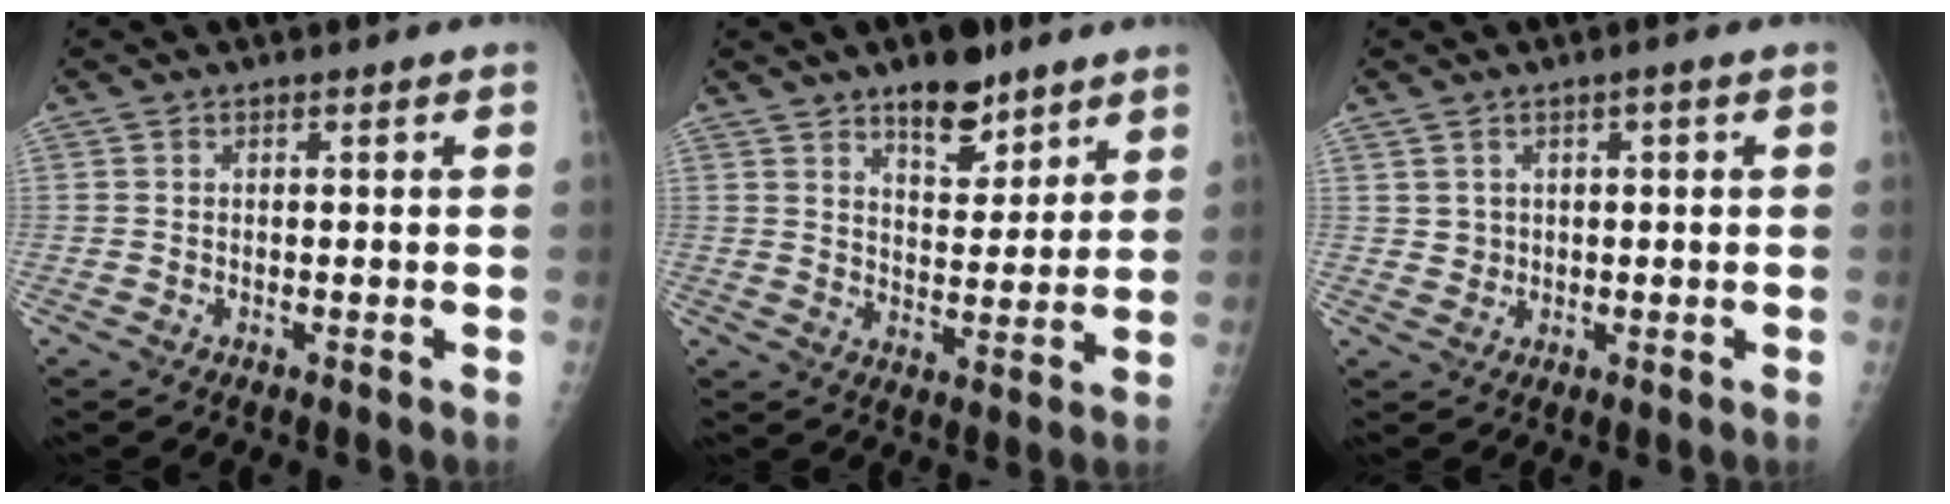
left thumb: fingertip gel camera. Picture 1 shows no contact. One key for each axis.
{"total": 9.5, "fx": 6.6, "fy": 4.5, "fz": 5.1, "tx": -0.047, "ty": -0.041, "tz": 0.105}
{"total": 2.2, "fx": 0.8, "fy": 2.0, "fz": 0.4, "tx": 0.009, "ty": -0.004, "tz": 0.014}